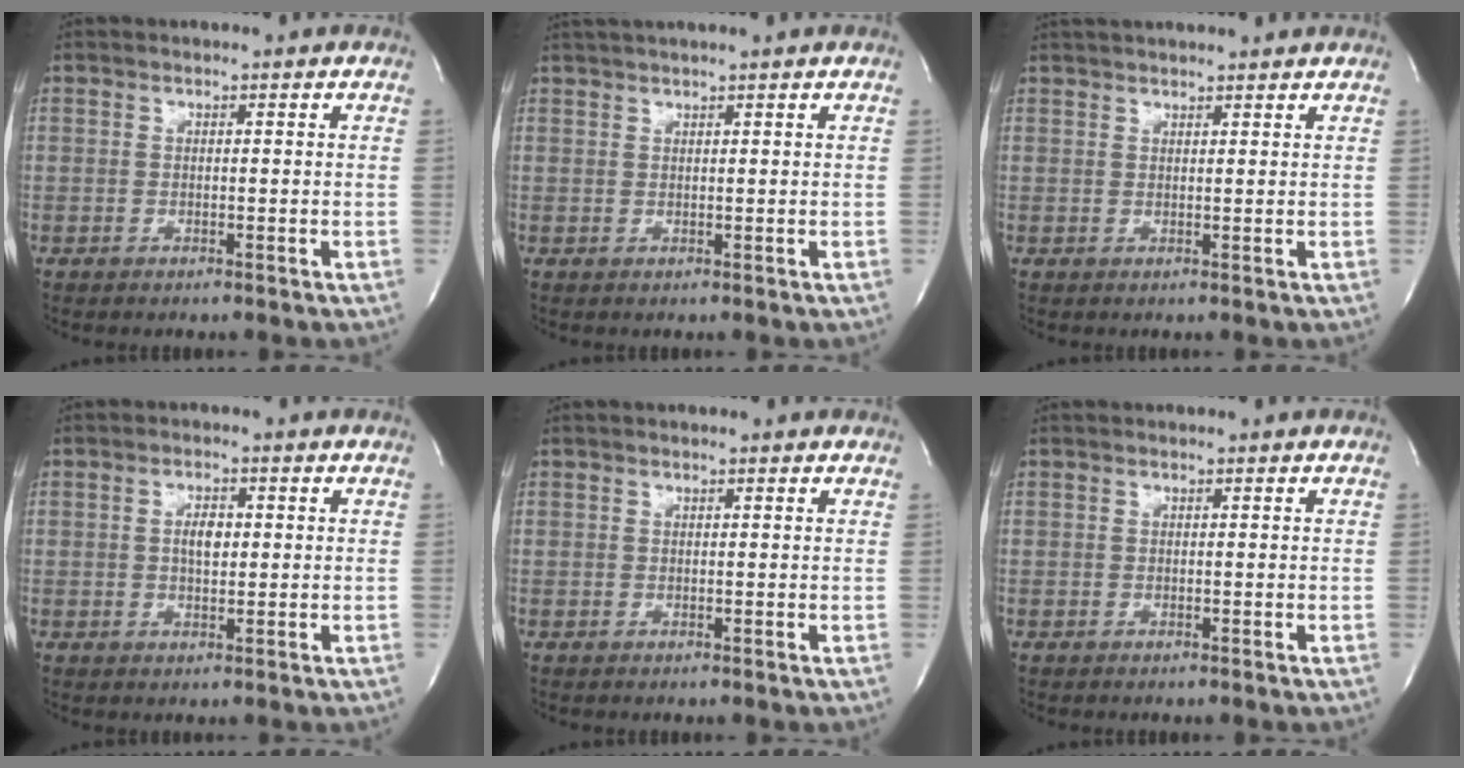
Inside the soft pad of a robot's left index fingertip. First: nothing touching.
{"total": 4.3, "force": [3.8, -0.5, 2.0], "torque": [-0.029, 0.028, 0.060]}
{"total": 8.9, "force": [8.2, 1.2, 3.3], "torque": [-0.050, 0.030, 0.108]}
{"total": 2.9, "force": [0.3, 1.3, 2.6], "torque": [-0.046, 0.003, 0.006]}
{"total": 0.5, "force": [0.4, 0.2, 0.3], "torque": [-0.011, 0.003, 0.003]}
{"total": 0.0}